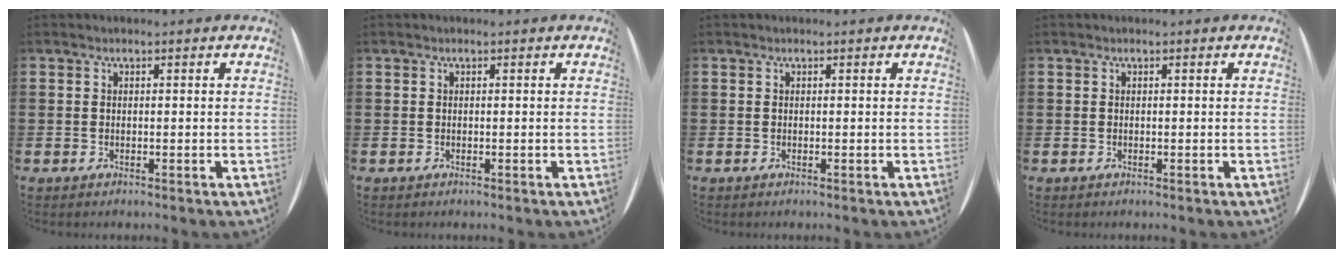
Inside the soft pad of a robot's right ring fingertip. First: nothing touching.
{"total": 0.0}
{"total": 0.0}
{"total": 0.0}